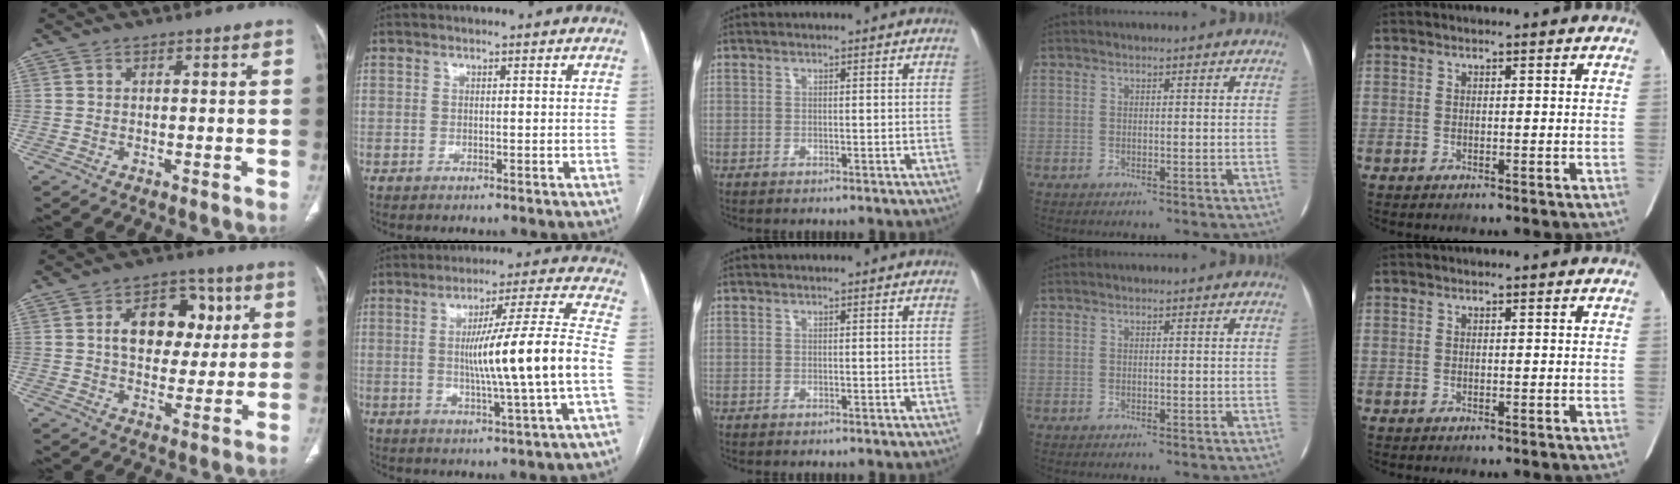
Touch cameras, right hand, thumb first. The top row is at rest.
{"thumb": {"total": 13.0, "force": [3.2, 9.0, 8.8], "torque": [-0.085, 0.003, 0.048]}, "index": {"total": 14.1, "force": [-1.4, -1.6, 13.9], "torque": [-0.227, -0.001, -0.022]}}